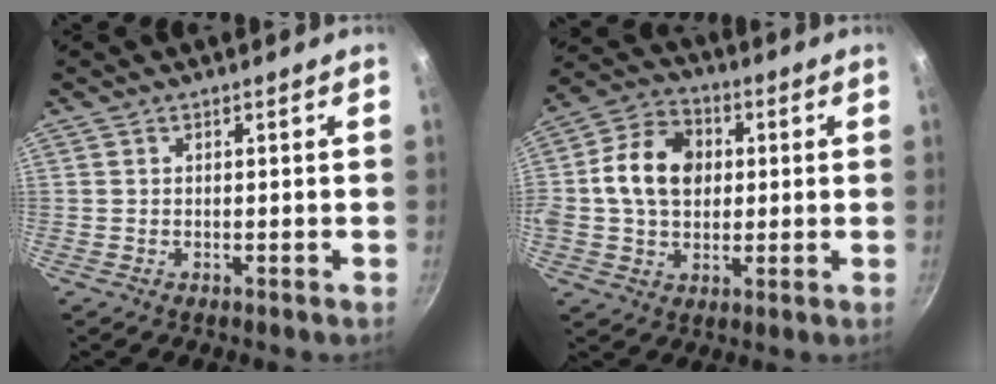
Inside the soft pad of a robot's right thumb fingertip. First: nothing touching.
{"total": 13.3, "force": [1.4, 10.2, 8.4], "torque": [-0.129, 0.015, 0.010]}